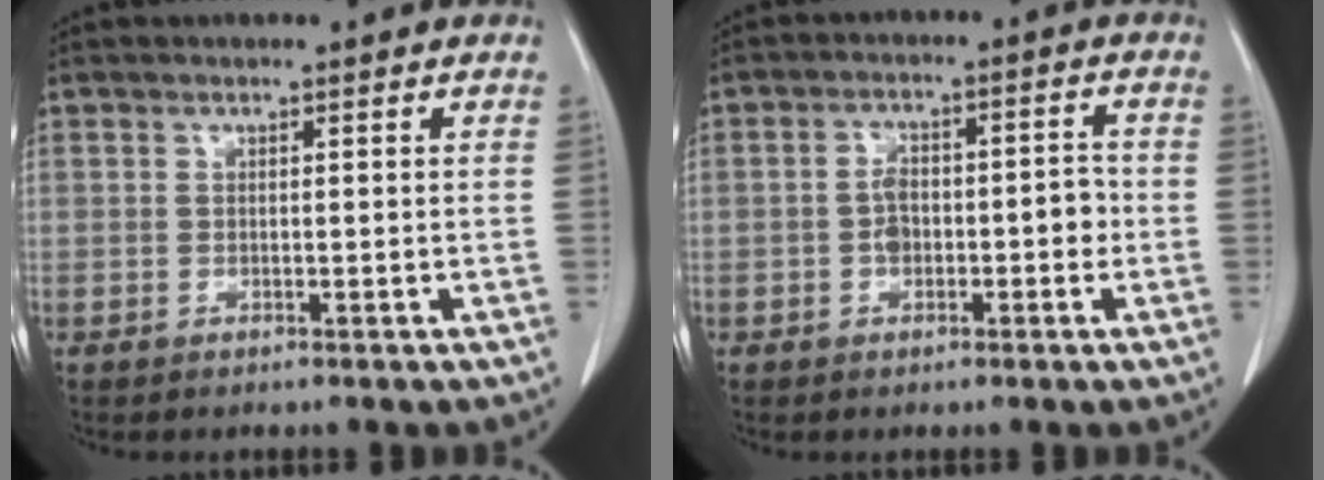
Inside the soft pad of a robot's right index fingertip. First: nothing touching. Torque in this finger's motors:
{"motor_torque": [0.70, -0.37, 0.38, 0.06]}